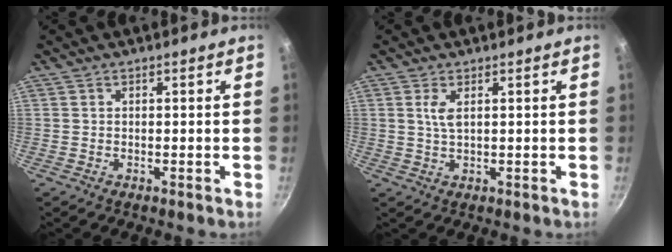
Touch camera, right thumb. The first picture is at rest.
{"total": 2.6, "force": [0.9, 0.9, 2.3], "torque": [-0.048, -0.005, 0.019]}